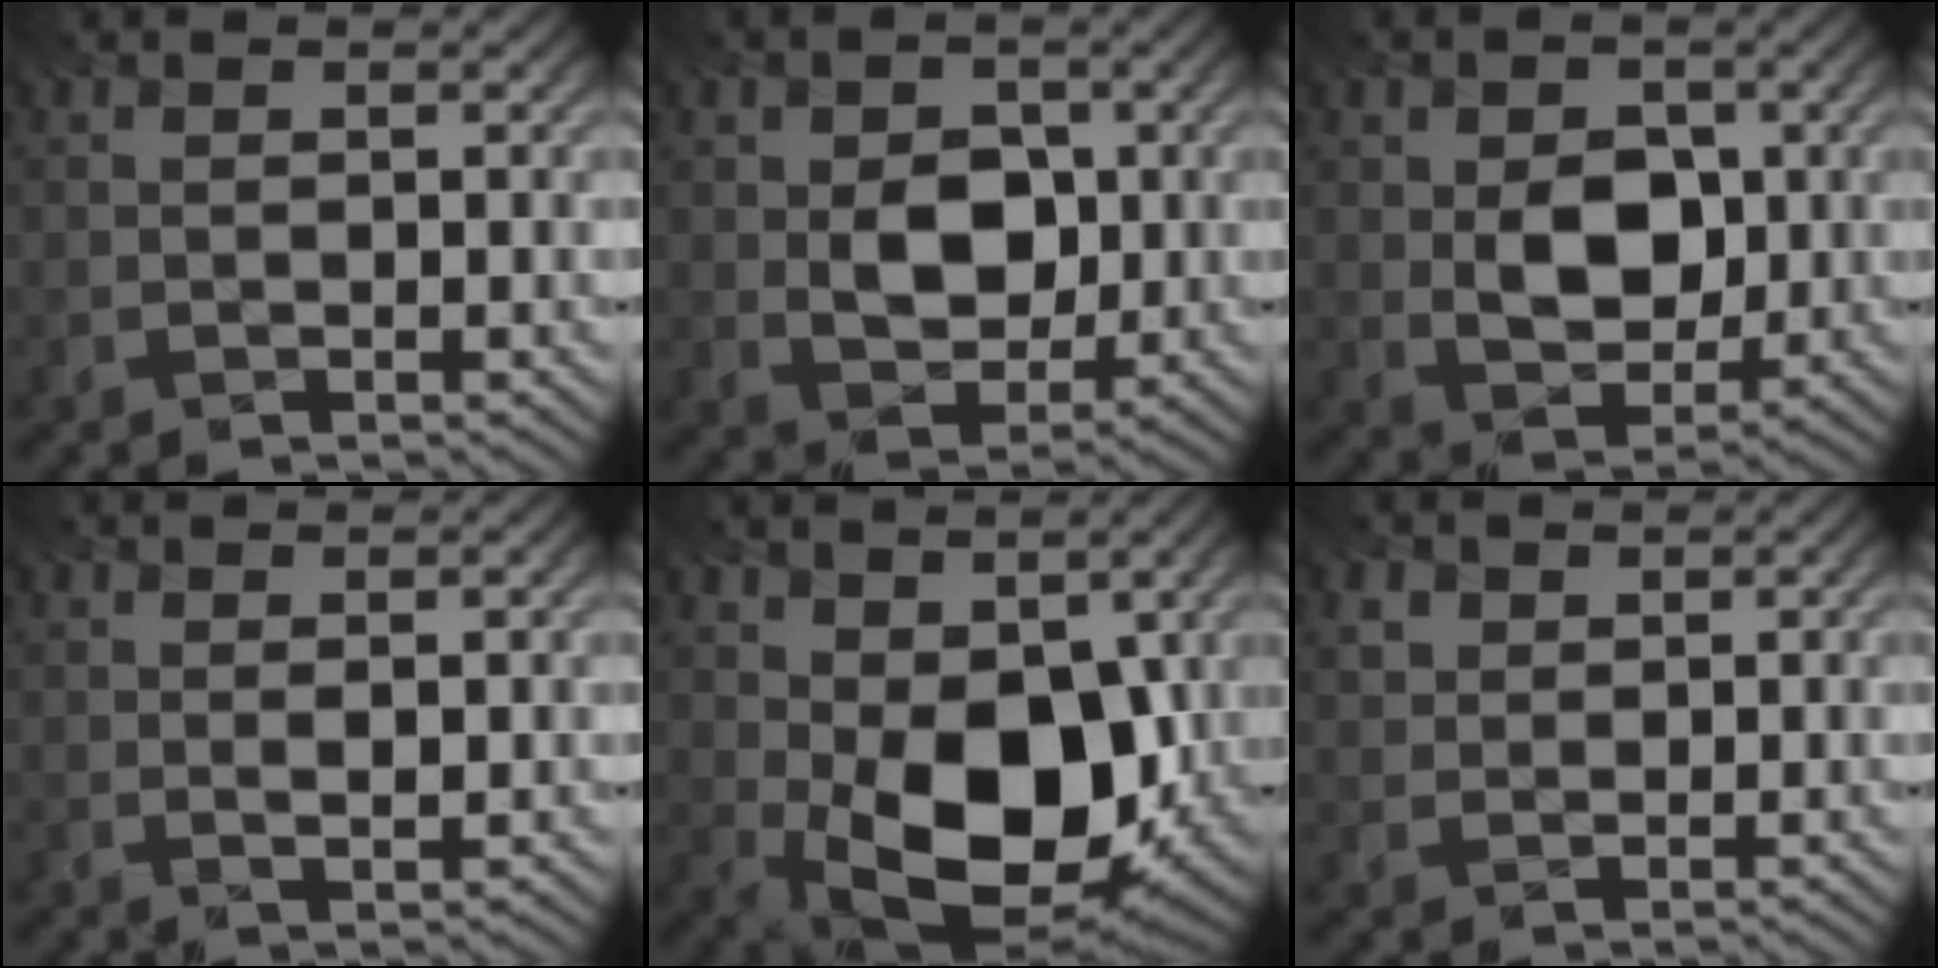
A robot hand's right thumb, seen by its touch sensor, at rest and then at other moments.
{"total": 5.5, "force": [-0.3, 4.2, 3.5], "torque": [-0.064, -0.007, -0.005]}
{"total": 6.0, "force": [-0.2, 4.5, 4.0], "torque": [-0.075, -0.009, -0.001]}
{"total": 1.3, "force": [0.6, 0.4, 1.1], "torque": [-0.016, -0.004, 0.013]}
{"total": 14.1, "force": [0.0, 8.7, 11.1], "torque": [-0.187, -0.034, 0.011]}
{"total": 1.7, "force": [0.9, 1.4, 0.2], "torque": [-0.008, 0.000, 0.025]}